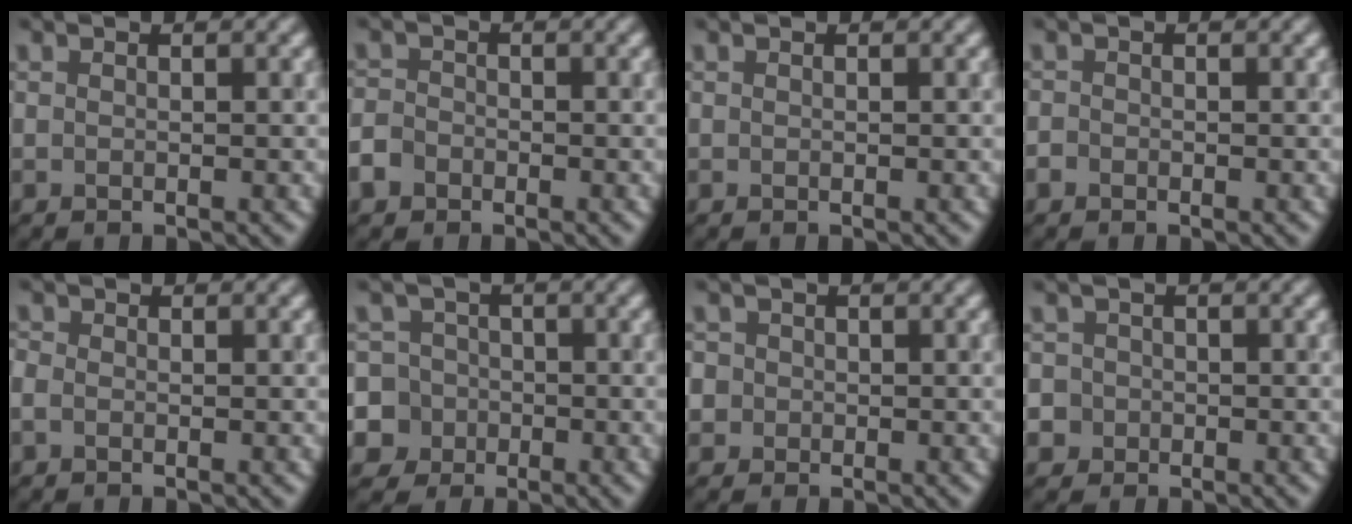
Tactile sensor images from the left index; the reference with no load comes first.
{"total": 2.3, "force": [-1.3, 1.7, 0.7], "torque": [-0.010, -0.001, -0.033]}
{"total": 0.0}
{"total": 0.9, "force": [-0.5, 0.7, 0.2], "torque": [-0.001, -0.003, -0.012]}
{"total": 1.0, "force": [-0.3, 0.8, 0.5], "torque": [-0.012, 0.000, -0.012]}
{"total": 8.6, "force": [-2.9, 7.9, 1.7], "torque": [-0.044, -0.003, -0.087]}
{"total": 3.7, "force": [0.4, 3.4, 1.3], "torque": [-0.012, 0.029, -0.021]}
{"total": 4.2, "force": [-1.4, 3.9, 0.8], "torque": [-0.002, 0.004, -0.049]}